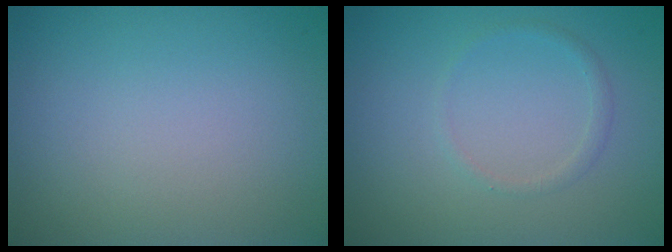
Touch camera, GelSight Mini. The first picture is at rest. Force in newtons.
{"total": 0.9, "press": 0.9, "slide": 0.1}